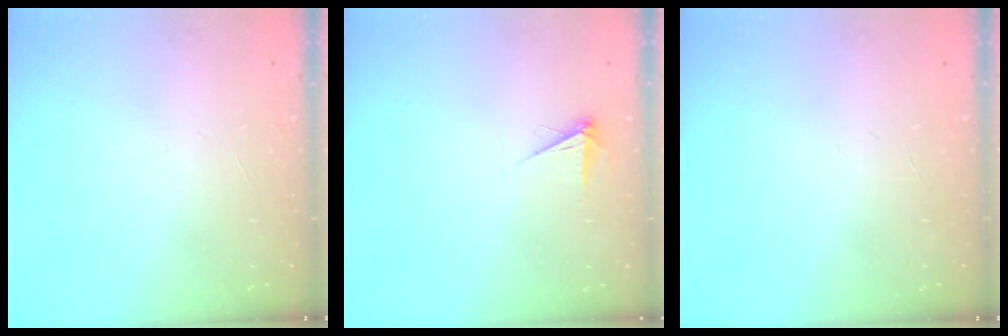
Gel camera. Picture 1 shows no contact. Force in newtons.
{"total": 4.0, "press": 4.0, "slide": 0.5}
{"total": 0.0}